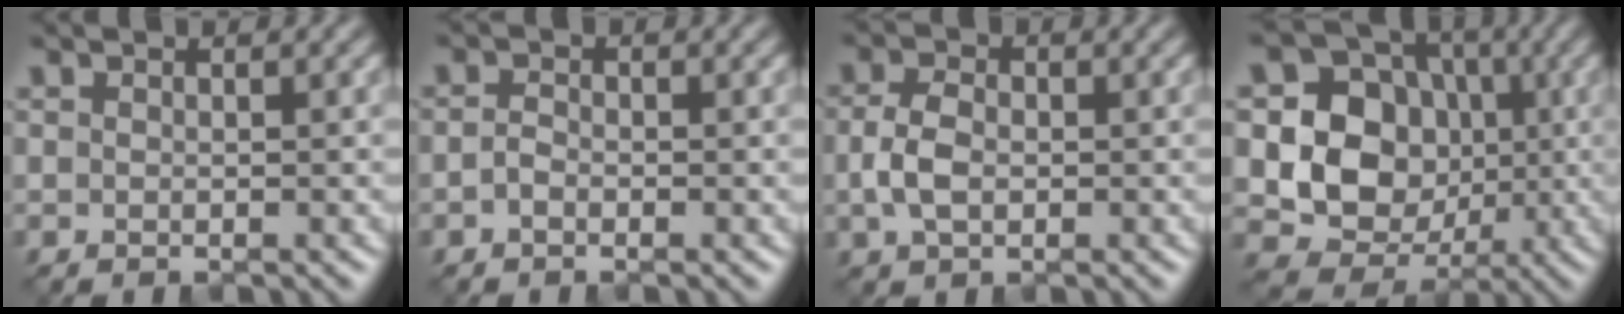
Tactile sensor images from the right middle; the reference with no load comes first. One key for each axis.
{"total": 1.2, "fx": -0.7, "fy": 0.7, "fz": 0.6, "tx": -0.012, "ty": 0.000, "tz": -0.020}
{"total": 3.0, "fx": -0.5, "fy": 2.1, "fz": 2.1, "tx": -0.049, "ty": 0.000, "tz": -0.015}
{"total": 9.1, "fx": -0.1, "fy": 8.1, "fz": 4.3, "tx": -0.069, "ty": -0.008, "tz": -0.012}